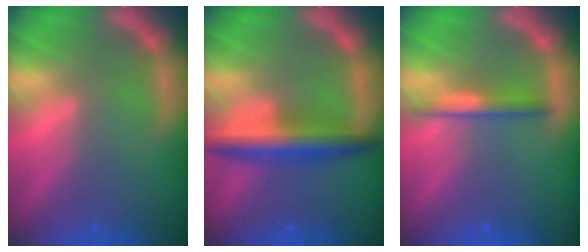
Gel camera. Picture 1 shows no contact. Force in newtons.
{"total": 5.5}
{"total": 2.4}